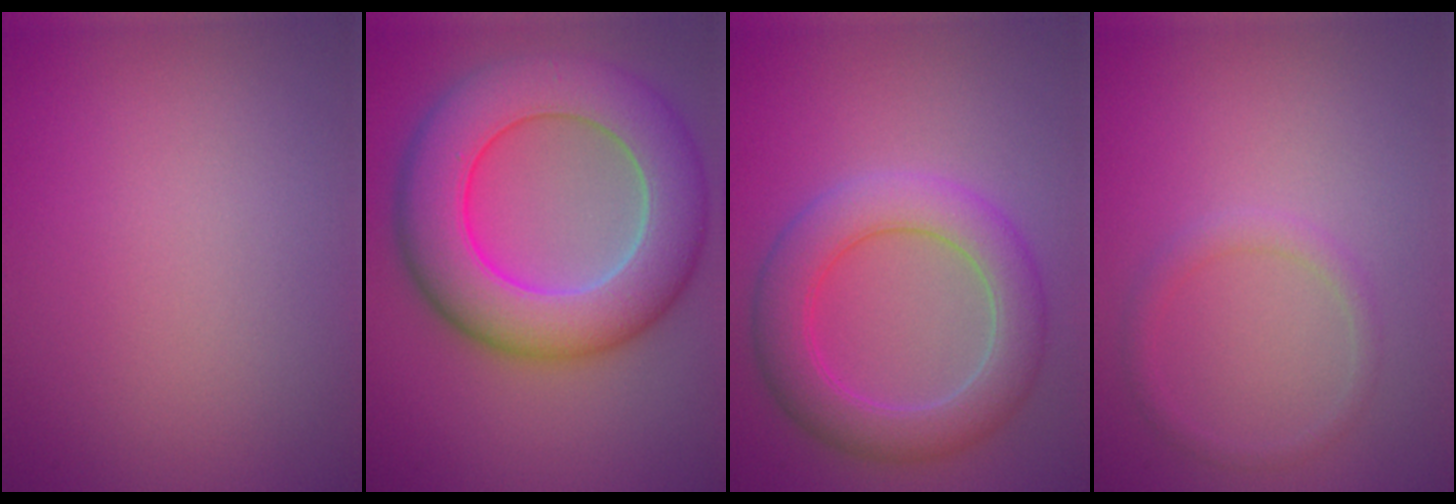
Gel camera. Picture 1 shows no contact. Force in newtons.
{"total": 10.9, "press": 10.9, "slide": 0.4}
{"total": 6.0, "press": 6.0, "slide": 0.5}
{"total": 1.4, "press": 1.4, "slide": 0.1}